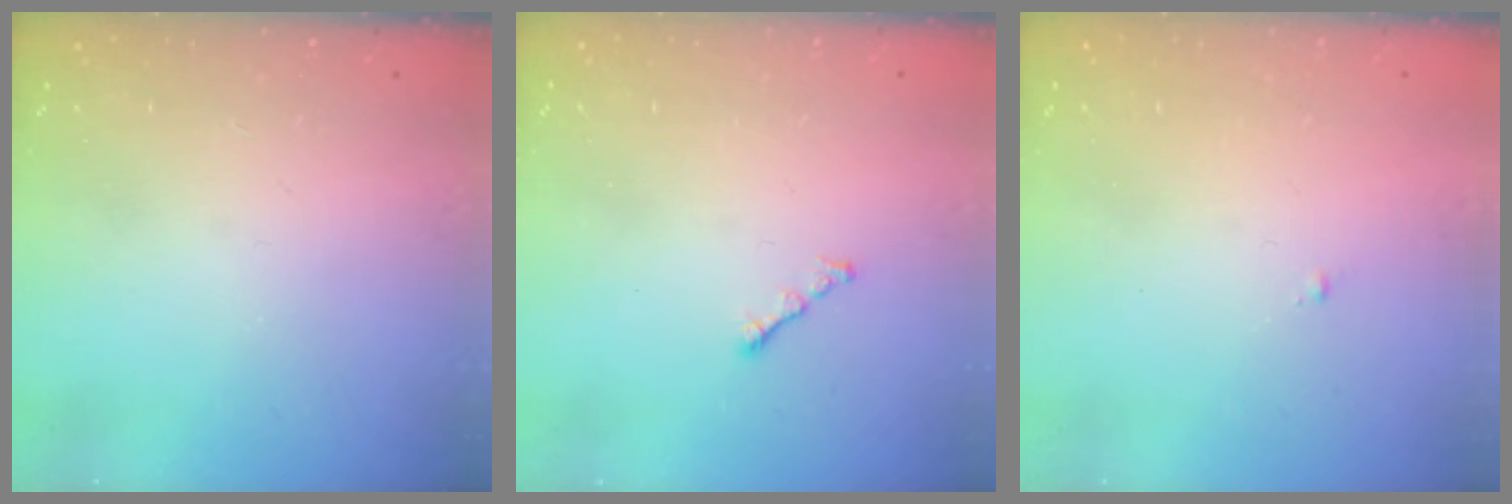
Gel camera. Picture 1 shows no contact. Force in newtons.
{"total": 1.2, "press": 1.1, "slide": 0.5}
{"total": 0.6, "press": 0.6, "slide": 0.2}